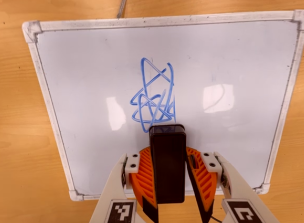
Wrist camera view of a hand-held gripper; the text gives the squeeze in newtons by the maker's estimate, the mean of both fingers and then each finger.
{"total": 7.9, "left": 7.6, "right": 8.1}